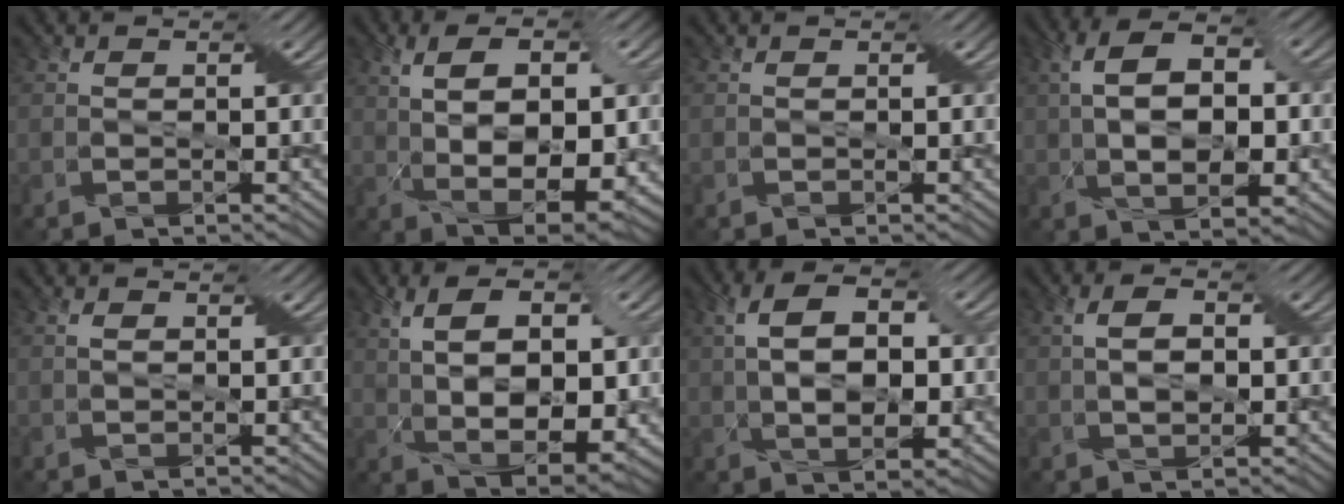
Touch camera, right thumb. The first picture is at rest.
{"total": 11.5, "force": [0.9, 5.4, 10.1], "torque": [-0.171, 0.003, 0.016]}
{"total": 0.0}
{"total": 10.1, "force": [0.6, 5.3, 8.6], "torque": [-0.158, 0.008, 0.009]}
{"total": 0.9, "force": [0.2, 0.5, 0.7], "torque": [-0.015, 0.005, 0.005]}
{"total": 11.4, "force": [1.7, 5.7, 9.7], "torque": [-0.173, 0.002, 0.029]}
{"total": 9.0, "force": [0.7, 4.7, 7.7], "torque": [-0.144, 0.007, 0.008]}
{"total": 4.0, "force": [0.3, 2.1, 3.3], "torque": [-0.066, 0.001, 0.005]}